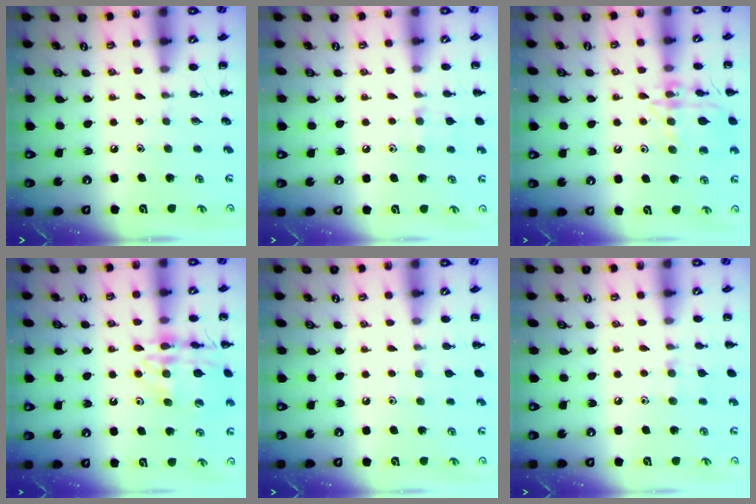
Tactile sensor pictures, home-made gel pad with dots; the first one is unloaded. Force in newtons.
{"total": 7.4, "press": 7.0, "slide": 2.3}
{"total": 14.8, "press": 14.7, "slide": 0.8}
{"total": 15.8, "press": 15.7, "slide": 2.0}
{"total": 4.6, "press": 4.2, "slide": 1.8}
{"total": 7.4, "press": 7.0, "slide": 2.3}